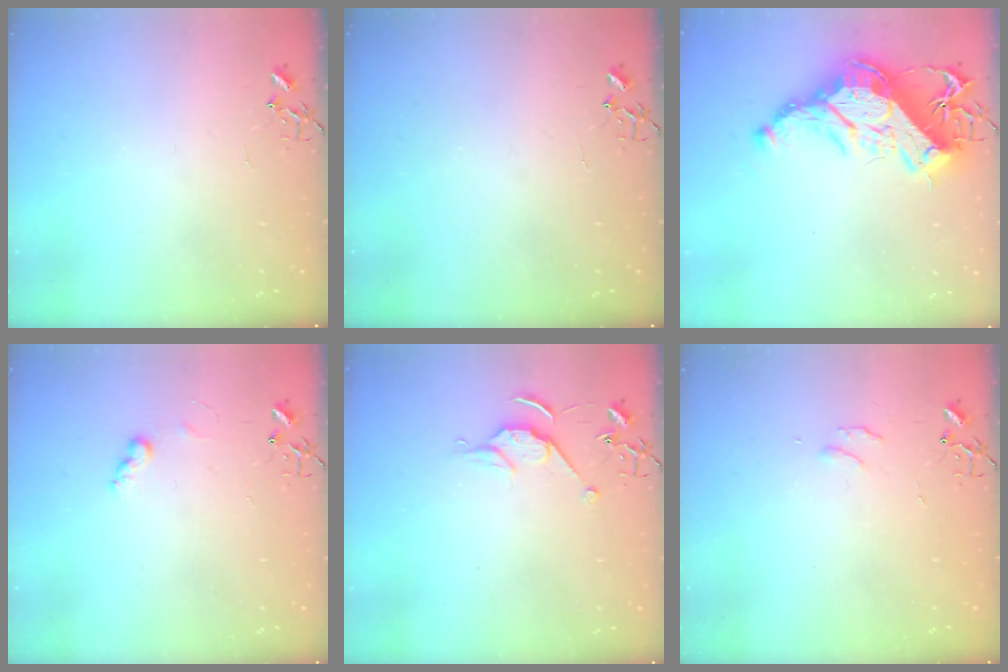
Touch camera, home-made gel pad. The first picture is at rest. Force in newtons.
{"total": 0.0}
{"total": 21.4, "press": 21.2, "slide": 2.9}
{"total": 5.3, "press": 5.3, "slide": 0.1}
{"total": 7.3, "press": 7.3, "slide": 0.5}
{"total": 4.6, "press": 4.6, "slide": 0.5}